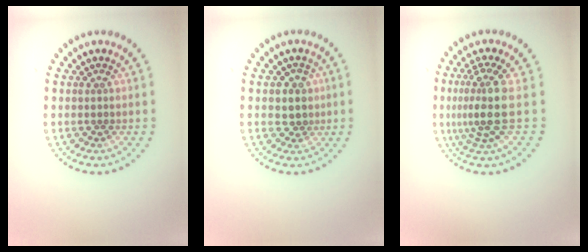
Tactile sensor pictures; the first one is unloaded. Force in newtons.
{"total": 2.2, "press": 2.0, "slide": 0.9}
{"total": 3.8, "press": 2.8, "slide": 2.5}